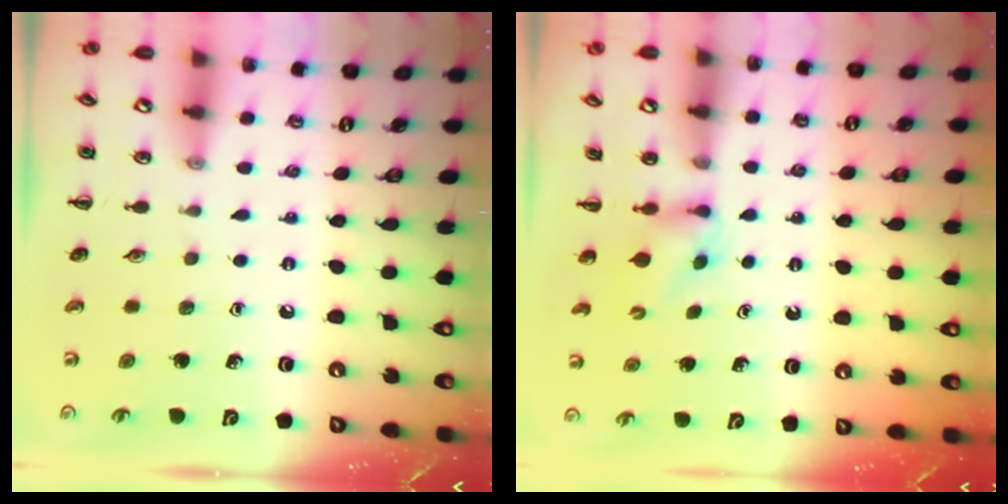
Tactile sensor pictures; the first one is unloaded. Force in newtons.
{"total": 2.8, "press": 2.5, "slide": 1.3}